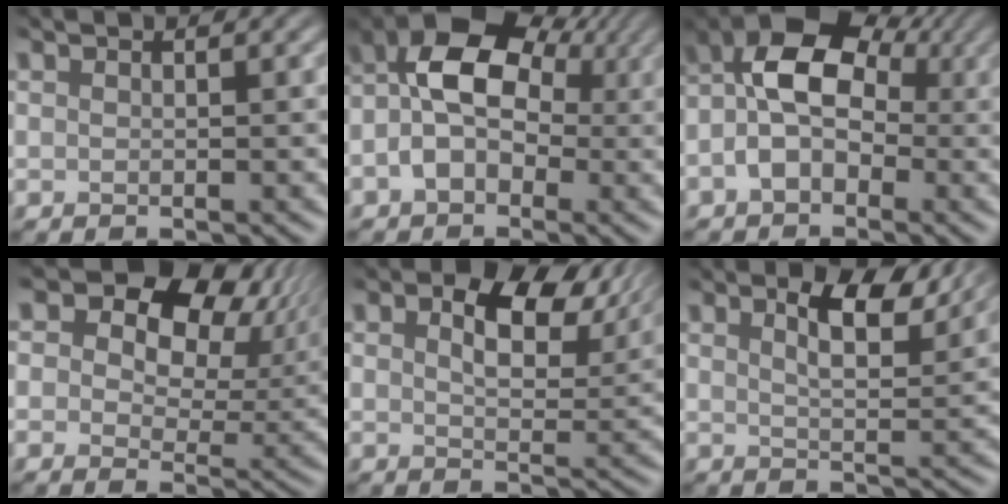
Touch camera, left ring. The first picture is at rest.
{"total": 7.2, "force": [-1.0, 4.9, 5.1], "torque": [-0.096, 0.008, -0.017]}
{"total": 6.7, "force": [-1.4, 4.6, 4.7], "torque": [-0.089, 0.011, -0.026]}
{"total": 10.8, "force": [3.8, 7.6, 6.7], "torque": [-0.105, 0.004, 0.065]}
{"total": 6.8, "force": [2.6, 4.2, 4.7], "torque": [-0.091, -0.009, 0.053]}
{"total": 4.3, "force": [2.2, 1.5, 3.4], "torque": [-0.076, -0.009, 0.050]}